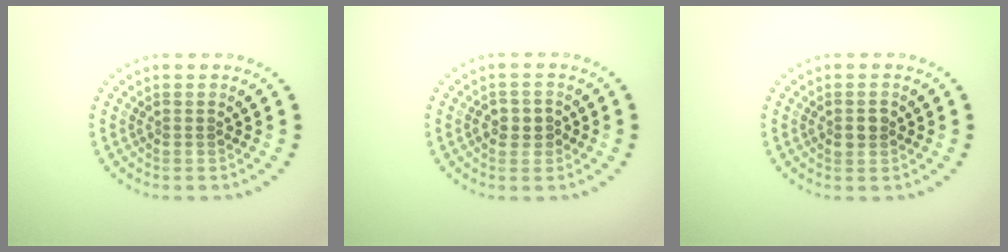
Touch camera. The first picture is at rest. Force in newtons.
{"total": 2.0, "press": 1.9, "slide": 0.5}
{"total": 1.3, "press": 1.3, "slide": 0.0}